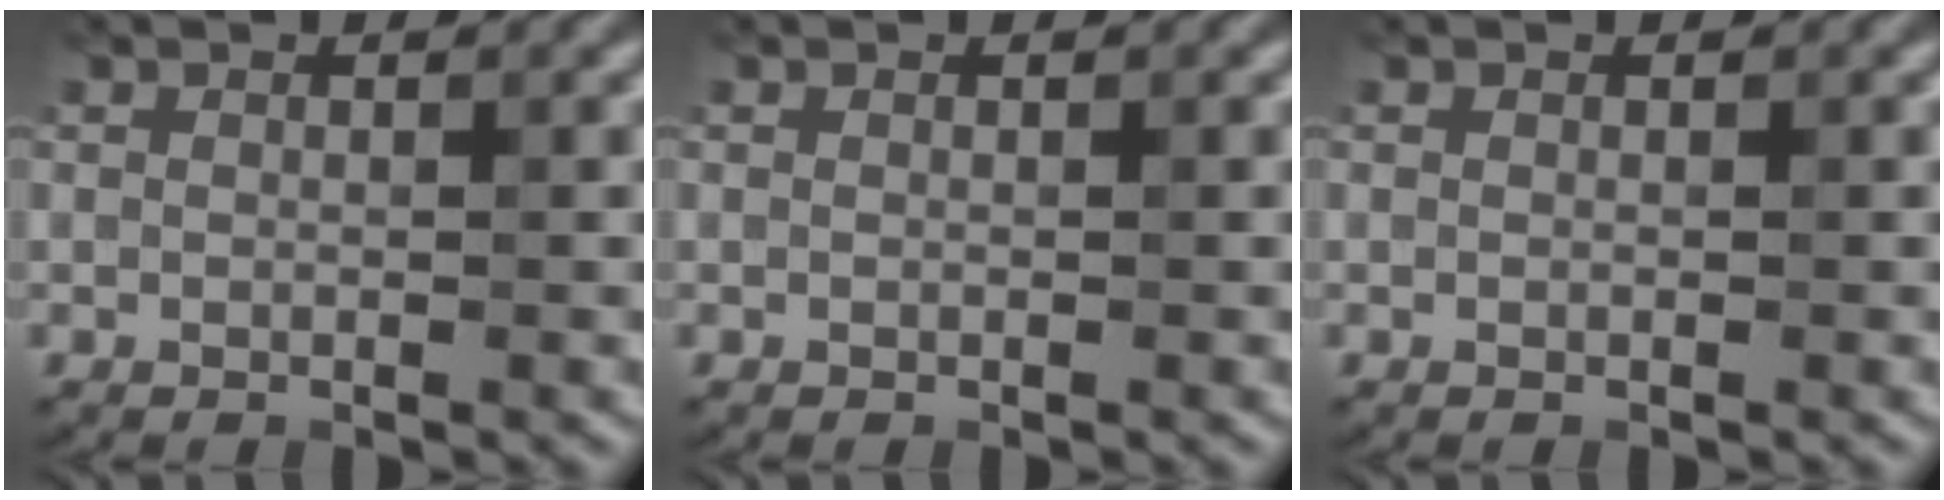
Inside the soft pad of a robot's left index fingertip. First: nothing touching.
{"total": 0.0}
{"total": 0.0}